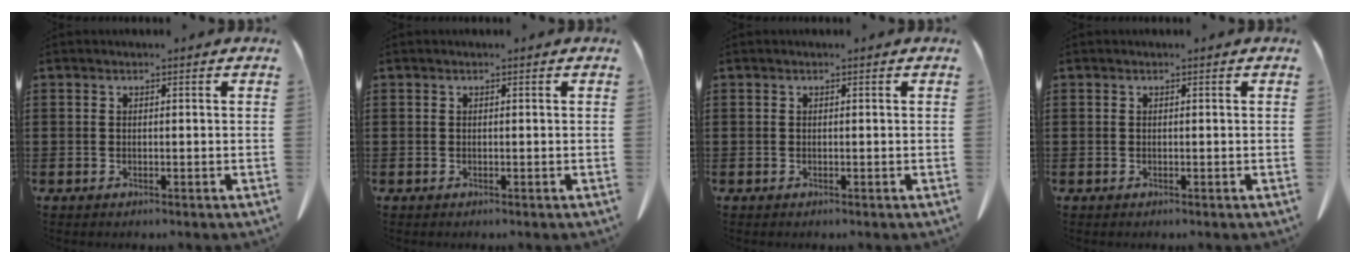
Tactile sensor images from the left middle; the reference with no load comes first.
{"total": 0.0}
{"total": 0.0}
{"total": 0.0}